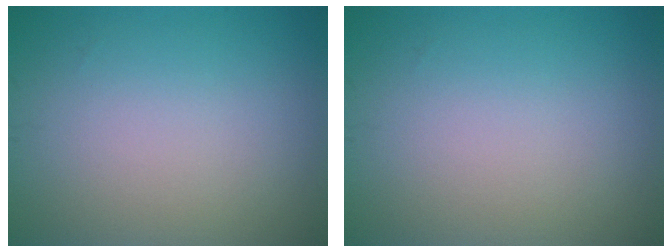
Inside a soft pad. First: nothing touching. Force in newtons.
{"total": 0.0}